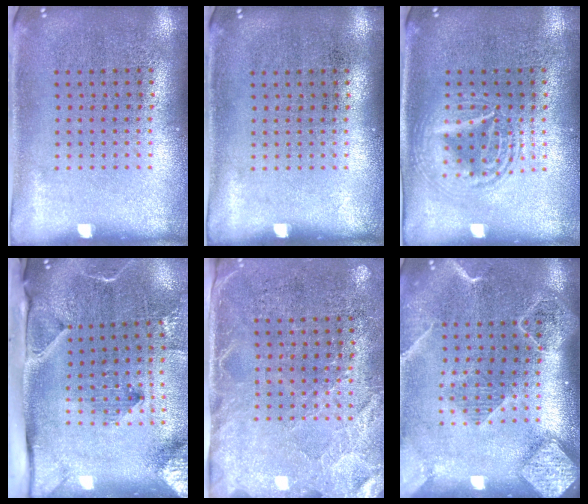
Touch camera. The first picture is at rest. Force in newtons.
{"total": 0.0}
{"total": 2.9, "press": 2.9, "slide": 0.3}
{"total": 3.4, "press": 2.3, "slide": 2.5}
{"total": 2.8, "press": 2.4, "slide": 1.3}
{"total": 2.4, "press": 2.0, "slide": 1.2}